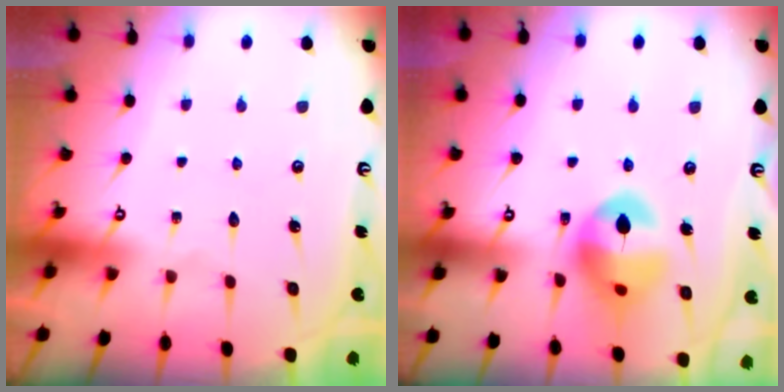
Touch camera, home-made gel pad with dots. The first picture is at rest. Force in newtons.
{"total": 14.9, "press": 14.8, "slide": 1.8}